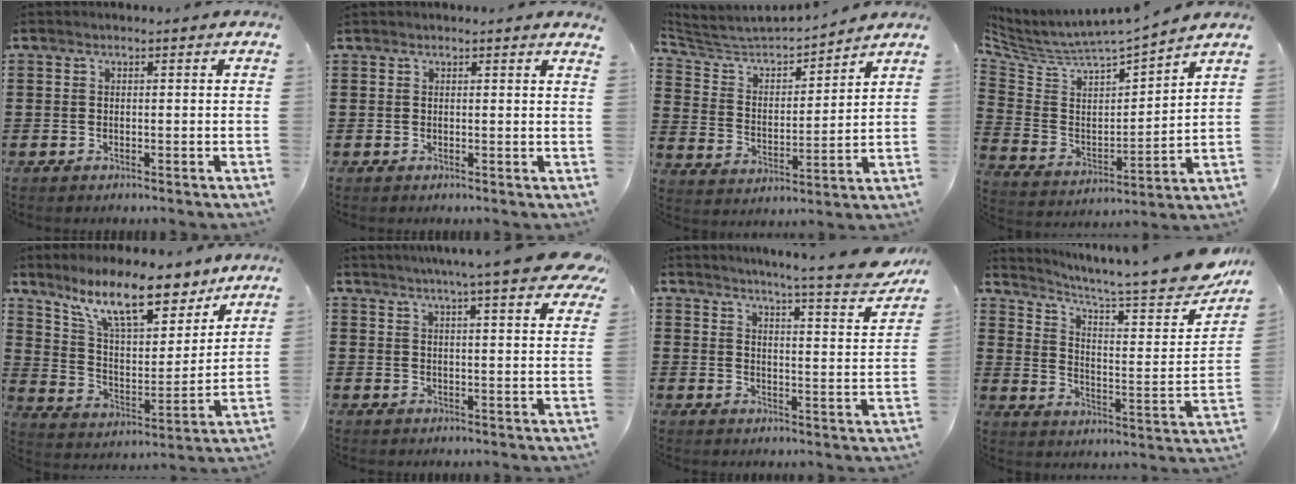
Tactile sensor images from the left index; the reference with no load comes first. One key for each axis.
{"total": 1.0, "fx": 0.9, "fy": -0.2, "fz": 0.4, "tx": -0.008, "ty": -0.003, "tz": 0.018}
{"total": 4.8, "fx": 4.5, "fy": 1.1, "fz": 1.4, "tx": -0.056, "ty": -0.035, "tz": 0.069}
{"total": 4.3, "fx": 4.0, "fy": 0.9, "fz": 1.3, "tx": -0.054, "ty": -0.045, "tz": 0.061}
{"total": 12.9, "fx": 9.7, "fy": 3.5, "fz": 7.8, "tx": -0.163, "ty": -0.039, "tz": 0.170}
{"total": 7.3, "fx": 6.0, "fy": -0.1, "fz": 4.2, "tx": -0.084, "ty": -0.021, "tz": 0.100}
{"total": 6.2, "fx": 5.4, "fy": -0.7, "fz": 2.9, "tx": -0.056, "ty": -0.047, "tz": 0.083}
{"total": 8.0, "fx": 6.4, "fy": 1.1, "fz": 4.6, "tx": -0.091, "ty": -0.057, "tz": 0.101}